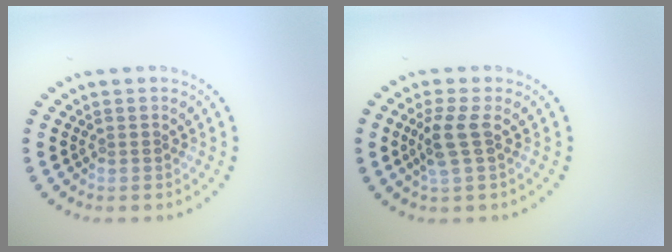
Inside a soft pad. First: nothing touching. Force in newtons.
{"total": 2.5, "press": 2.0, "slide": 1.4}